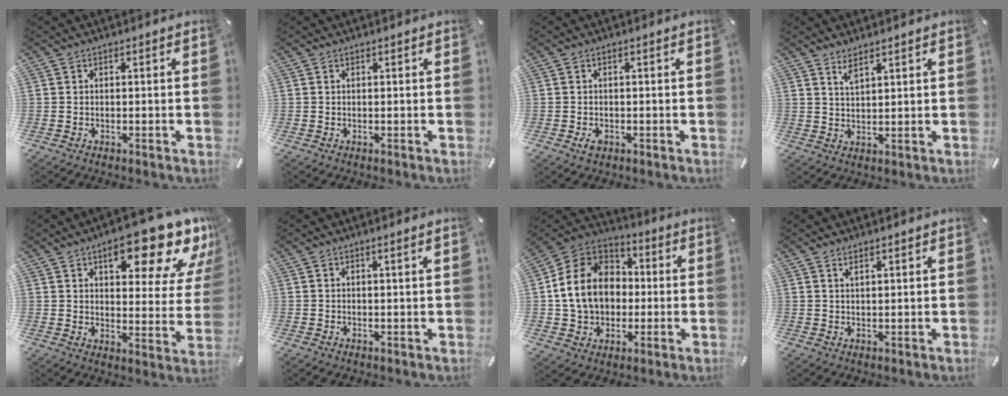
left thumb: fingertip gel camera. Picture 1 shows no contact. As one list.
[{"total": 0.0}, {"total": 1.8, "force": [-0.6, 1.1, 1.3], "torque": [-0.031, -0.001, -0.013]}, {"total": 3.3, "force": [2.6, 0.5, 1.9], "torque": [-0.042, -0.006, 0.047]}, {"total": 18.7, "force": [12.0, 7.2, 12.4], "torque": [-0.156, -0.080, 0.191]}, {"total": 1.1, "force": [0.5, -0.1, 1.0], "torque": [-0.018, -0.001, 0.007]}, {"total": 14.4, "force": [-0.6, 12.6, 6.8], "torque": [-0.166, 0.015, -0.010]}, {"total": 1.5, "force": [1.2, 0.1, 0.9], "torque": [-0.018, -0.001, 0.021]}]